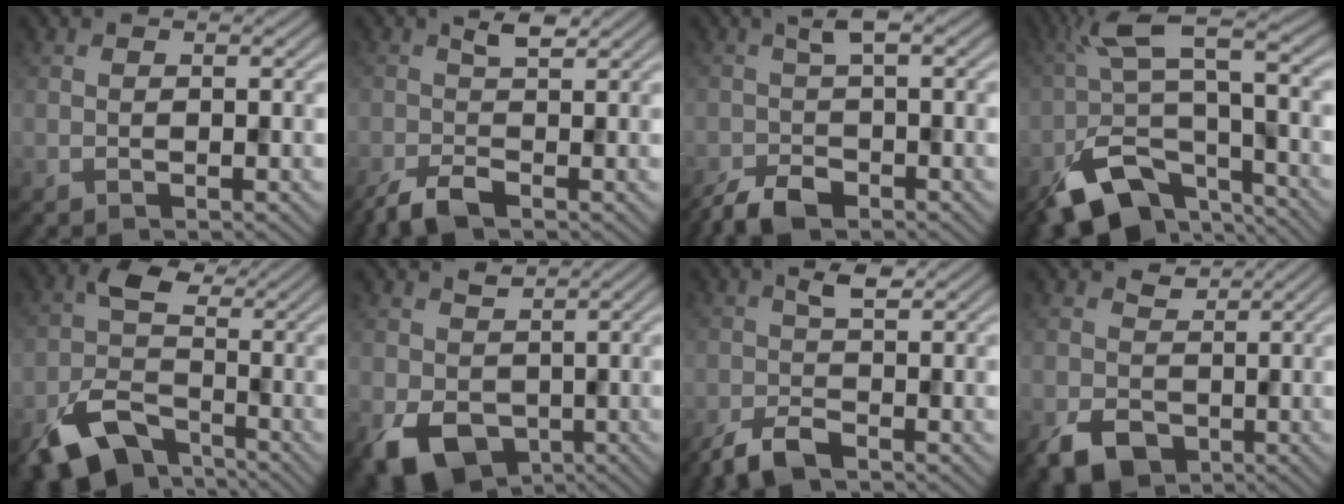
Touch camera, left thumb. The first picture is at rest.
{"total": 3.3, "force": [-1.2, 1.0, 2.9], "torque": [-0.062, 0.001, -0.027]}
{"total": 4.5, "force": [-2.4, 1.6, 3.5], "torque": [-0.074, -0.004, -0.052]}
{"total": 12.6, "force": [-6.9, 5.0, 9.3], "torque": [-0.184, -0.003, -0.134]}
{"total": 9.8, "force": [-5.1, 5.9, 5.9], "torque": [-0.119, -0.017, -0.098]}
{"total": 7.1, "force": [-0.9, 5.6, 4.2], "torque": [-0.096, -0.027, -0.015]}
{"total": 3.7, "force": [-1.9, 1.2, 3.0], "torque": [-0.064, 0.000, -0.043]}
{"total": 5.3, "force": [-0.6, 4.5, 2.8], "torque": [-0.060, -0.016, -0.011]}